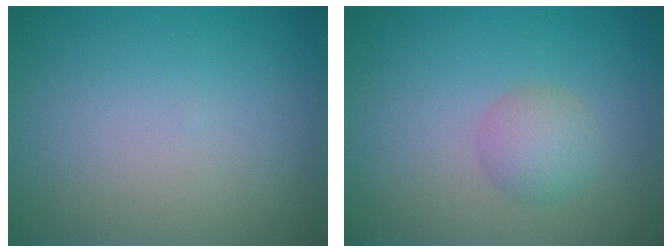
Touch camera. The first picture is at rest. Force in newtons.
{"total": 2.3, "press": 2.3, "slide": 0.0}